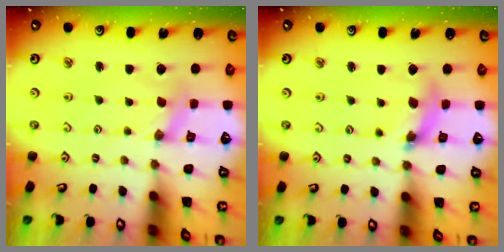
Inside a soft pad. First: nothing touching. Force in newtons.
{"total": 7.6, "press": 7.5, "slide": 0.9}